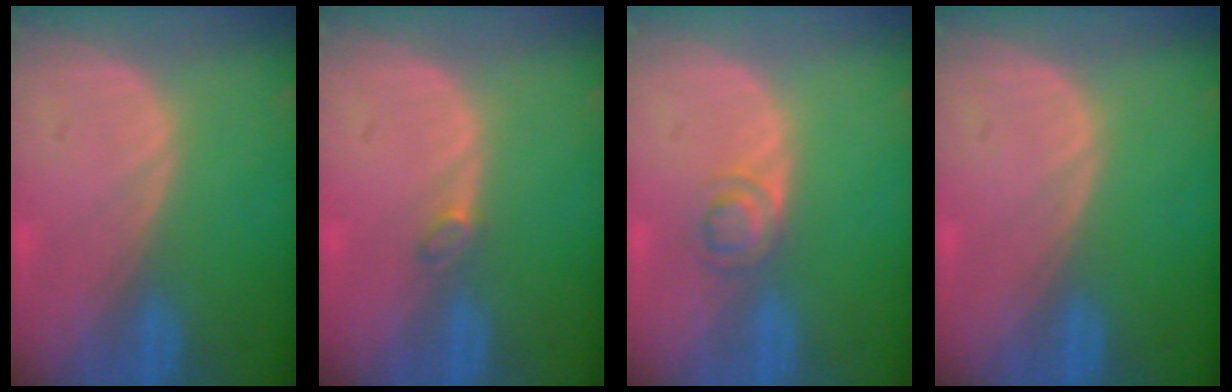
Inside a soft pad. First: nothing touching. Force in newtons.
{"total": 1.2, "press": 1.2, "slide": 0.4}
{"total": 3.0, "press": 2.9, "slide": 0.2}
{"total": 0.0}